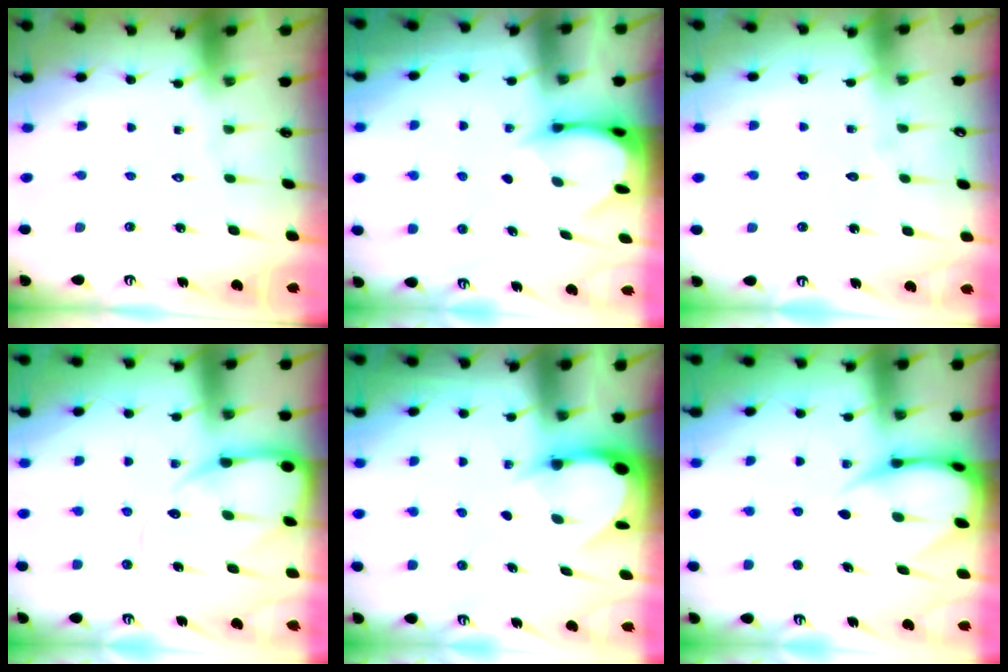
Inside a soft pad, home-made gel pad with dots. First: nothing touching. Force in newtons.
{"total": 3.4, "press": 3.4, "slide": 0.3}
{"total": 3.9, "press": 3.9, "slide": 0.2}
{"total": 9.4, "press": 9.4, "slide": 1.0}
{"total": 4.2, "press": 4.2, "slide": 0.3}
{"total": 8.3, "press": 8.3, "slide": 1.0}